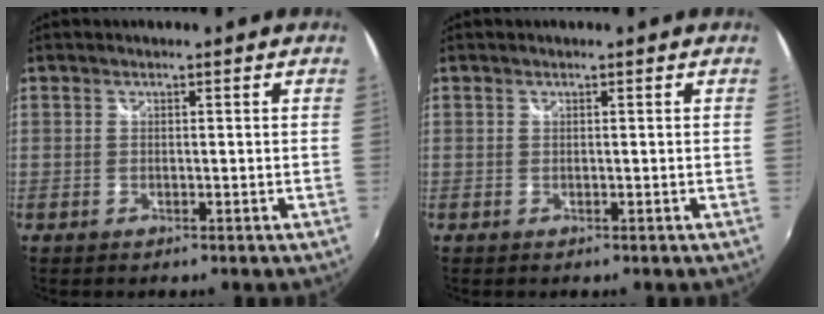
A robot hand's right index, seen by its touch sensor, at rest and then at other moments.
{"total": 0.0}